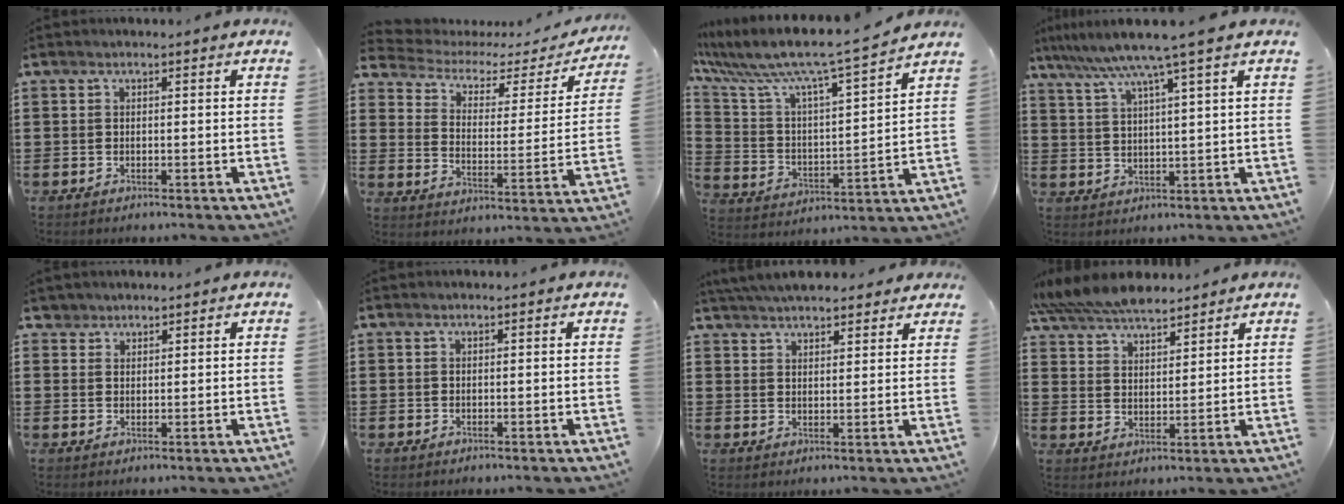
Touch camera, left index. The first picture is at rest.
{"total": 3.5, "force": [2.5, 2.0, 1.4], "torque": [-0.052, -0.016, 0.035]}
{"total": 8.7, "force": [7.5, 0.4, 4.5], "torque": [-0.123, -0.056, 0.117]}
{"total": 6.7, "force": [4.9, -0.8, 4.5], "torque": [-0.104, -0.021, 0.079]}
{"total": 2.0, "force": [1.7, 1.1, 0.0], "torque": [-0.007, 0.005, 0.034]}
{"total": 0.0}
{"total": 5.4, "force": [5.2, 0.7, 1.5], "torque": [-0.045, -0.013, 0.096]}
{"total": 6.9, "force": [6.5, 1.2, 2.0], "torque": [-0.063, -0.017, 0.121]}